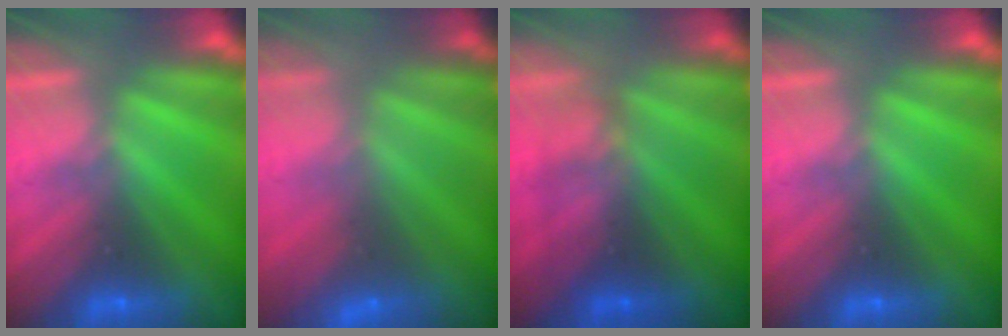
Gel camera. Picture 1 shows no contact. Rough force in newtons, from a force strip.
{"total": 3.0}
{"total": 2.9}
{"total": 0.0}